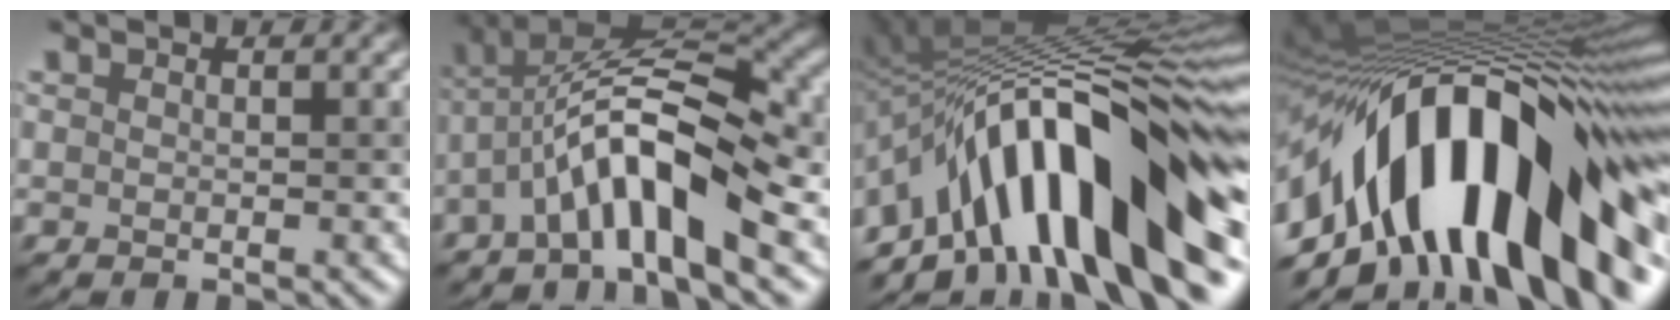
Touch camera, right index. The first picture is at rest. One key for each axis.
{"total": 9.0, "fx": -3.1, "fy": 2.8, "fz": 8.0, "tx": -0.131, "ty": 0.020, "tz": -0.065}
{"total": 15.0, "fx": -5.0, "fy": 5.6, "fz": 13.0, "tx": -0.189, "ty": 0.031, "tz": -0.092}
{"total": 17.8, "fx": -3.5, "fy": 8.7, "fz": 15.1, "tx": -0.238, "ty": 0.021, "tz": -0.071}